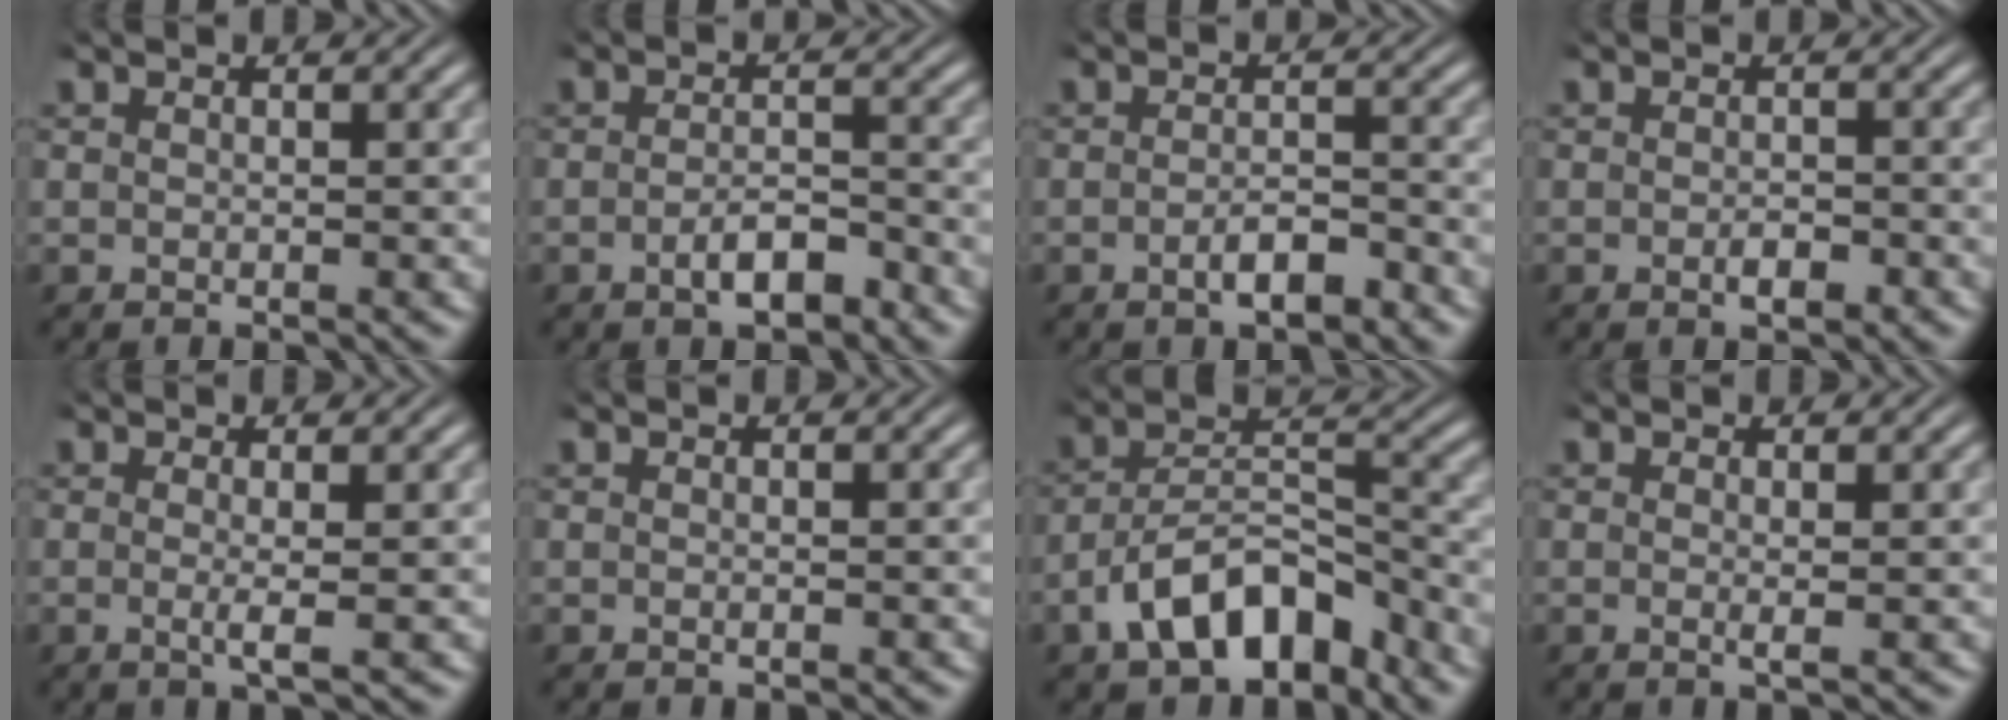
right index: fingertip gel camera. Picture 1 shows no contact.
{"total": 3.1, "force": [-2.1, 1.0, 2.0], "torque": [-0.027, -0.004, -0.038]}
{"total": 2.6, "force": [-1.9, 0.7, 1.7], "torque": [-0.020, -0.001, -0.036]}
{"total": 1.5, "force": [-0.8, 0.7, 1.1], "torque": [-0.016, 0.000, -0.015]}
{"total": 1.7, "force": [-0.2, -0.3, 1.6], "torque": [-0.038, -0.013, 0.000]}
{"total": 0.0}
{"total": 7.2, "force": [-4.3, 3.5, 4.6], "torque": [-0.073, -0.008, -0.064]}
{"total": 0.9, "force": [0.0, -0.3, 0.9], "torque": [-0.017, -0.006, 0.001]}